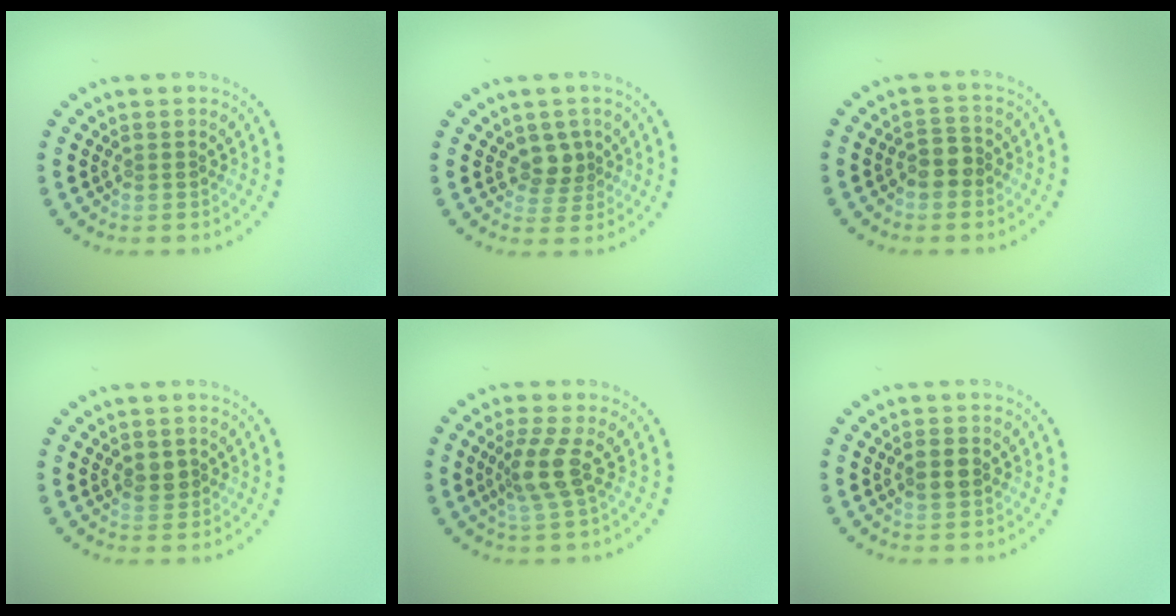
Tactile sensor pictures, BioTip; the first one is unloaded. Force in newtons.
{"total": 2.0, "press": 1.7, "slide": 1.1}
{"total": 2.1, "press": 1.9, "slide": 0.9}
{"total": 1.4, "press": 1.4, "slide": 0.2}
{"total": 2.9, "press": 2.2, "slide": 1.9}
{"total": 1.6, "press": 1.6, "slide": 0.1}